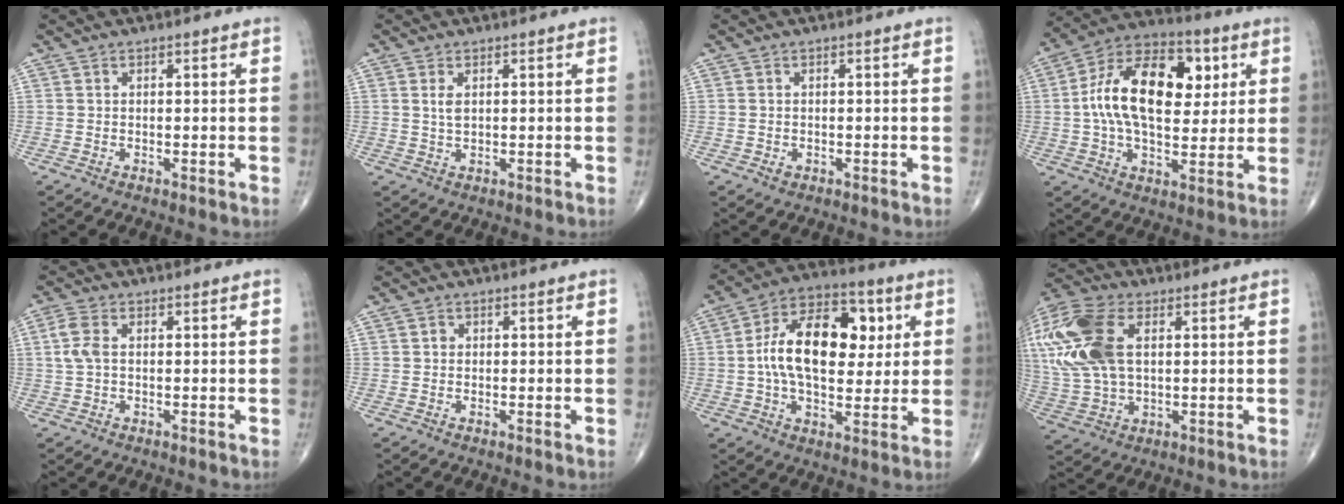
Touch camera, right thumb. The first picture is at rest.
{"total": 2.5, "force": [0.7, 1.2, 2.0], "torque": [-0.040, -0.002, 0.018]}
{"total": 1.1, "force": [-0.3, 1.0, 0.5], "torque": [-0.004, 0.003, -0.003]}
{"total": 20.4, "force": [3.7, 11.8, 16.2], "torque": [-0.248, 0.011, 0.053]}
{"total": 4.2, "force": [0.5, 2.4, 3.4], "torque": [-0.088, 0.010, 0.007]}
{"total": 0.8, "force": [0.1, 0.7, 0.3], "torque": [0.000, 0.002, 0.000]}
{"total": 18.6, "force": [2.6, 10.9, 14.9], "torque": [-0.218, 0.015, 0.036]}
{"total": 22.6, "force": [5.6, 13.5, 17.2], "torque": [-0.425, 0.018, 0.108]}